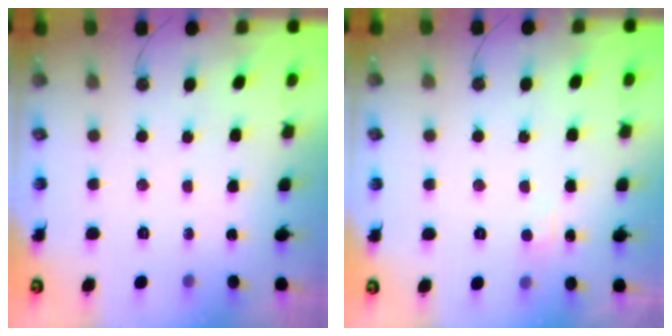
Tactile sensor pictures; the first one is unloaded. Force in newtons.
{"total": 1.7, "press": 1.6, "slide": 0.6}